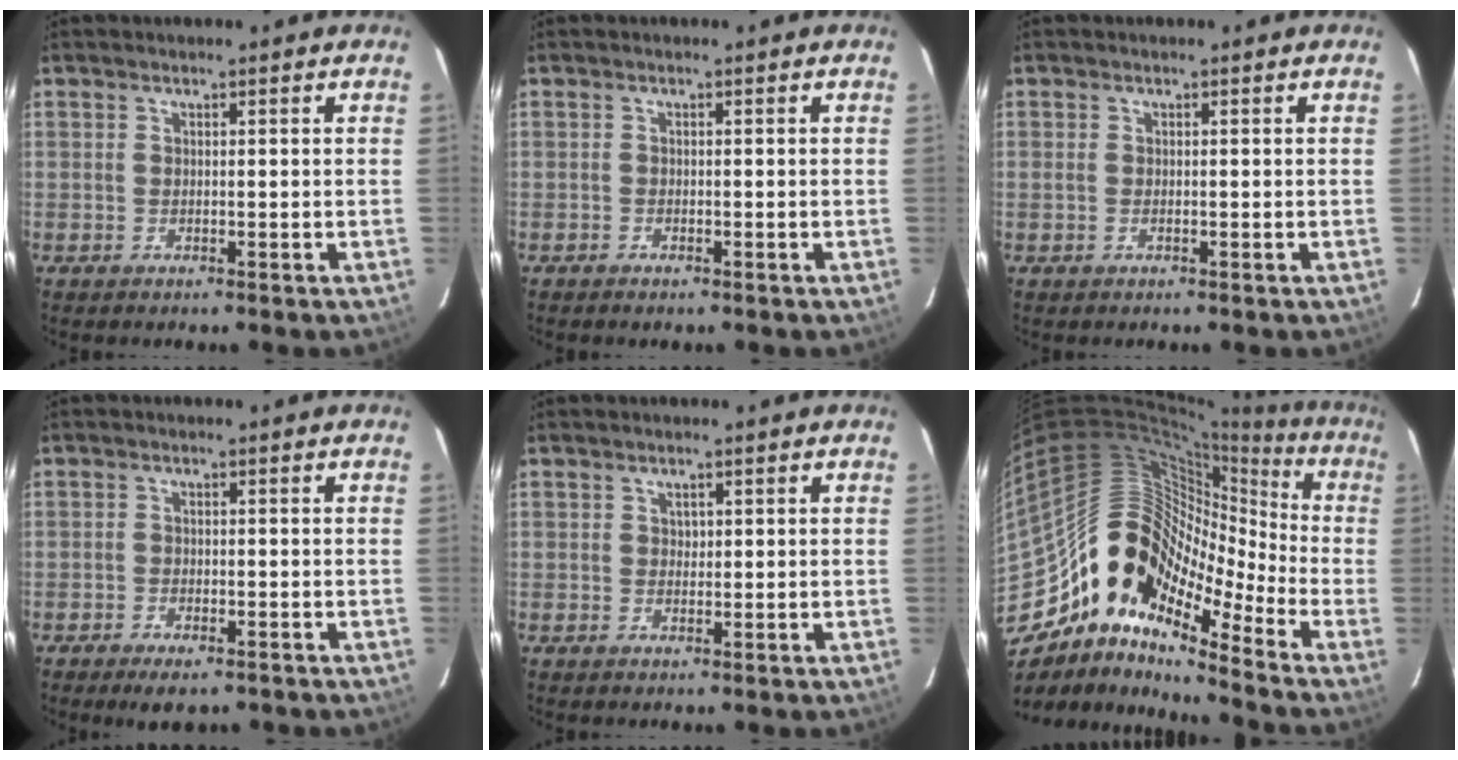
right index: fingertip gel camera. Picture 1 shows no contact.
{"total": 0.7, "force": [-0.6, 0.3, 0.3], "torque": [-0.008, 0.000, -0.011]}
{"total": 0.6, "force": [-0.1, 0.3, 0.5], "torque": [-0.011, -0.002, -0.004]}
{"total": 4.8, "force": [-3.5, 1.8, 2.7], "torque": [-0.062, -0.011, -0.054]}
{"total": 1.0, "force": [0.3, 0.9, 0.2], "torque": [0.000, 0.004, 0.005]}
{"total": 18.1, "force": [-11.4, 10.3, 9.5], "torque": [-0.161, 0.010, -0.234]}